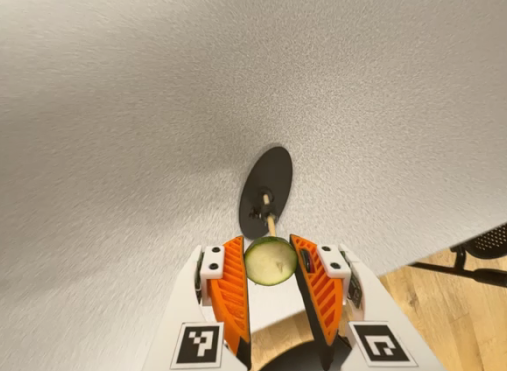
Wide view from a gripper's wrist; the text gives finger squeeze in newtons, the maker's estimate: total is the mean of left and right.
{"total": 9.0, "left": 8.8, "right": 9.2}